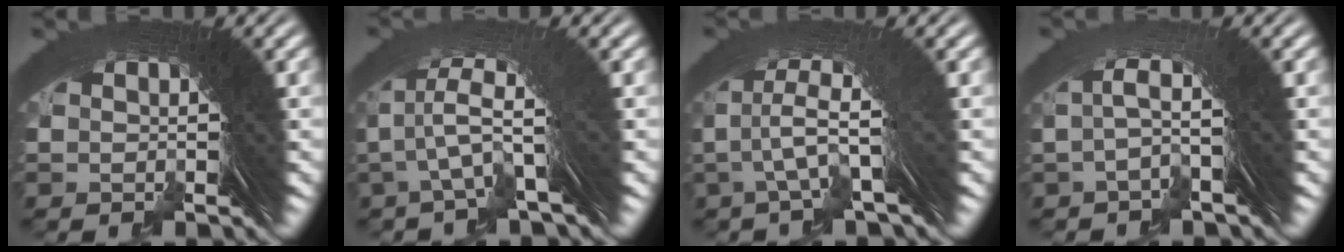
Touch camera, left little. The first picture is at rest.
{"total": 3.2, "force": [0.0, 0.3, 3.2], "torque": [-0.055, 0.001, 0.005]}
{"total": 3.1, "force": [0.2, 0.0, 3.1], "torque": [-0.056, 0.001, 0.008]}
{"total": 1.4, "force": [-0.2, -0.6, 1.3], "torque": [-0.036, 0.002, 0.002]}